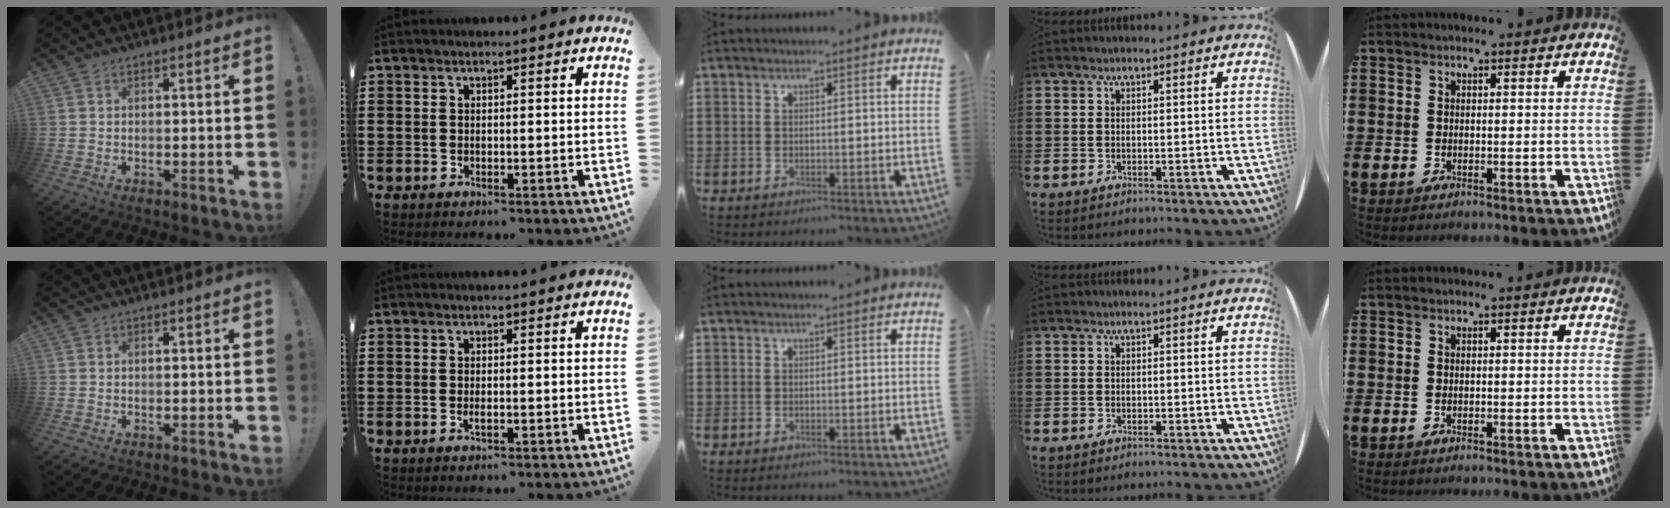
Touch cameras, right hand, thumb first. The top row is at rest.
{"index": {"total": 0.7, "force": [-0.2, 0.2, 0.6], "torque": [-0.012, -0.004, -0.002]}}